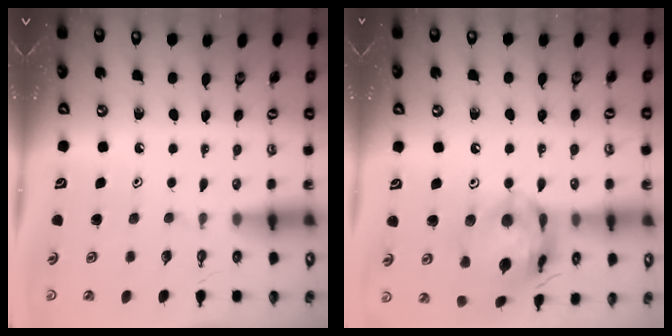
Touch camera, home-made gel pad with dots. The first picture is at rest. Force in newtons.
{"total": 18.8, "press": 18.7, "slide": 1.6}